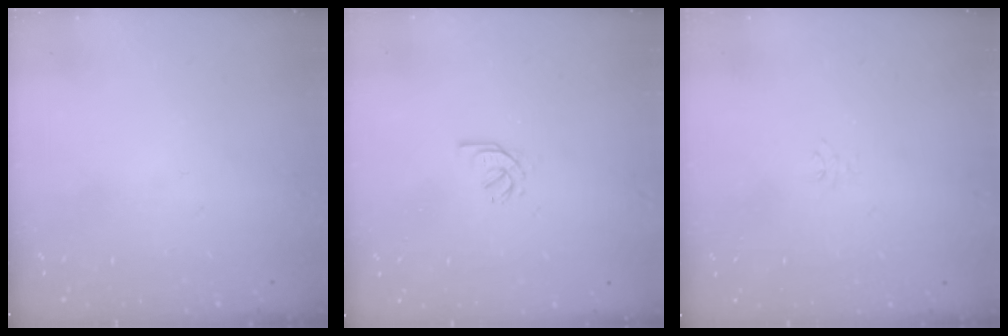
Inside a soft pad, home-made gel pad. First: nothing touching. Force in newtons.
{"total": 1.7, "press": 1.6, "slide": 0.5}
{"total": 2.6, "press": 2.6, "slide": 0.3}